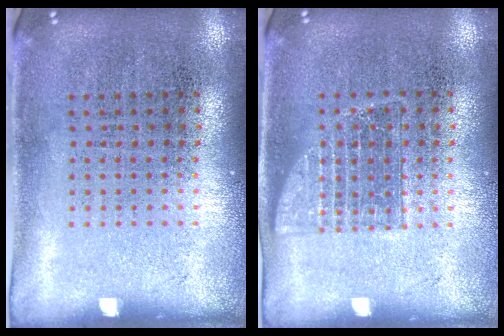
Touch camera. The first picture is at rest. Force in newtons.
{"total": 1.0, "press": 0.9, "slide": 0.4}